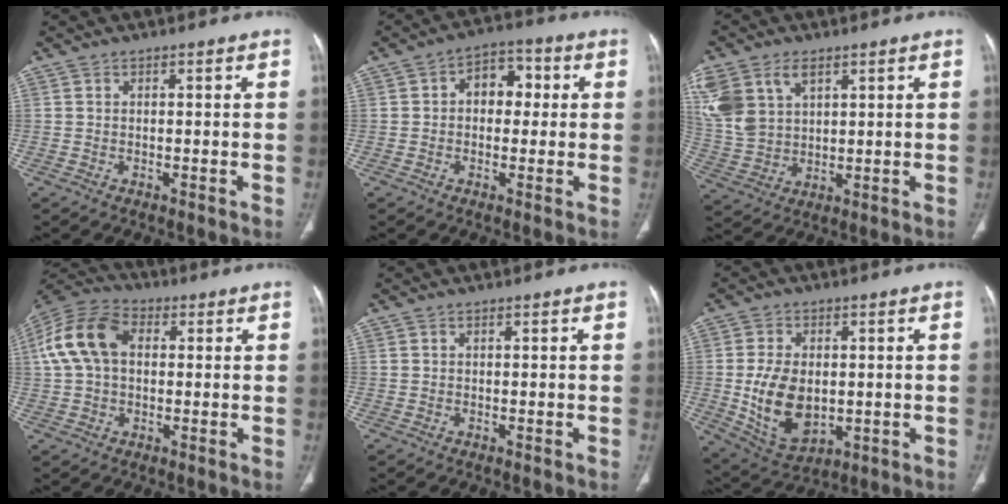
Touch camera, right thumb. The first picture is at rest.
{"total": 7.5, "force": [1.0, 5.3, 5.3], "torque": [-0.038, 0.023, 0.010]}
{"total": 13.9, "force": [6.1, 9.2, 8.4], "torque": [-0.191, -0.002, 0.132]}
{"total": 13.1, "force": [2.1, 8.9, 9.4], "torque": [-0.187, 0.032, 0.032]}
{"total": 0.0}
{"total": 12.4, "force": [-0.7, 8.0, 9.4], "torque": [-0.155, -0.008, 0.008]}